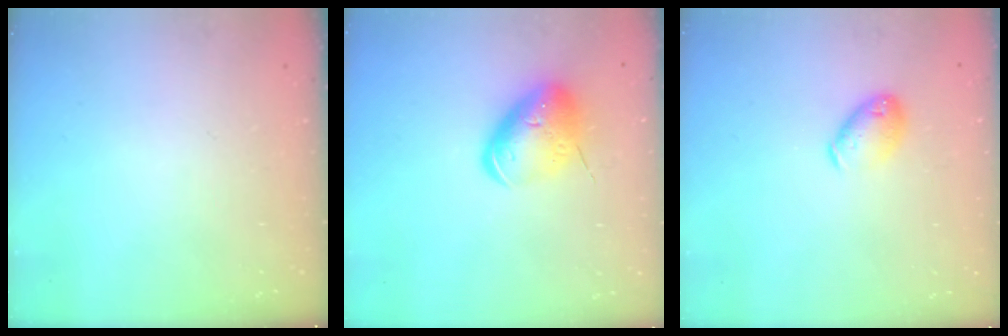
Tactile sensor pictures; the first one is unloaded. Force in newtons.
{"total": 12.9, "press": 12.7, "slide": 2.3}
{"total": 8.0, "press": 7.9, "slide": 0.8}